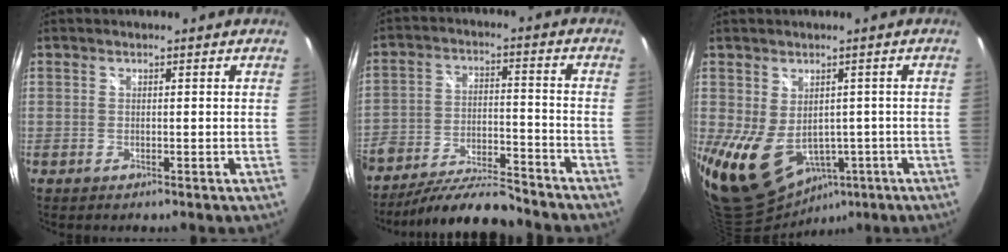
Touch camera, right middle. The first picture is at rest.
{"total": 14.3, "force": [-12.1, 3.7, 6.5], "torque": [-0.138, -0.019, -0.197]}
{"total": 14.2, "force": [-3.6, 10.5, 8.8], "torque": [-0.199, -0.031, -0.027]}